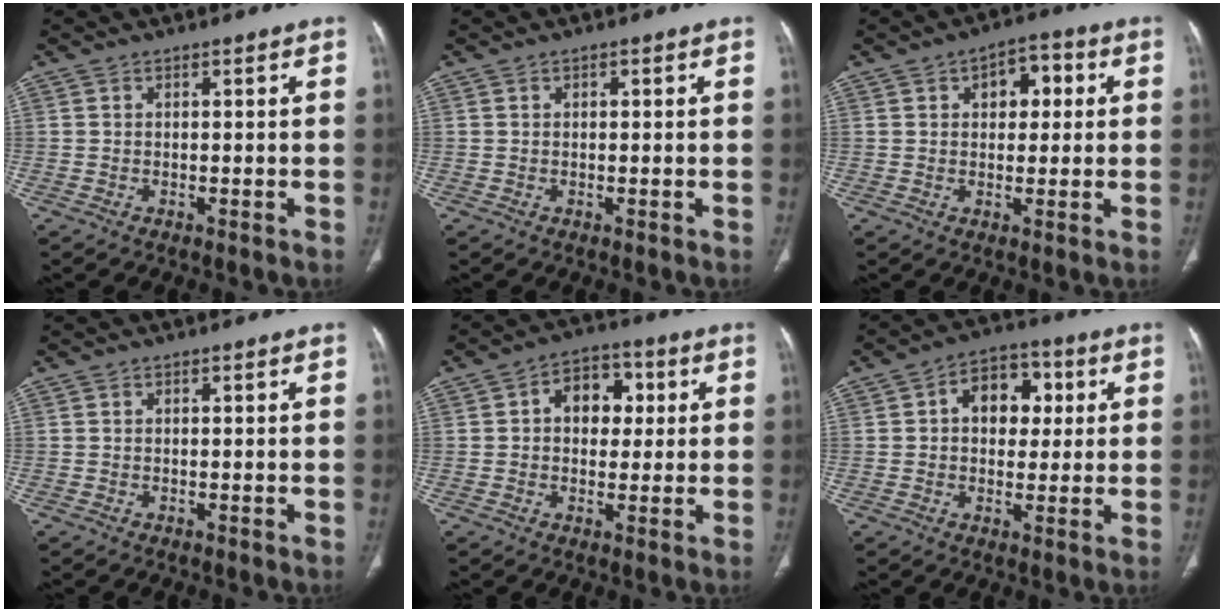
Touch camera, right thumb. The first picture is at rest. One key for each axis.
{"total": 0.6, "fx": 0.2, "fy": 0.4, "fz": 0.4, "tx": -0.004, "ty": 0.001, "tz": 0.003}
{"total": 6.8, "fx": 2.0, "fy": 4.3, "fz": 4.9, "tx": -0.038, "ty": 0.008, "tz": 0.023}
{"total": 0.0}
{"total": 8.7, "fx": 1.7, "fy": 6.3, "fz": 5.8, "tx": -0.046, "ty": 0.012, "tz": 0.021}
{"total": 10.0, "fx": 2.1, "fy": 7.1, "fz": 6.7, "tx": -0.060, "ty": 0.012, "tz": 0.027}